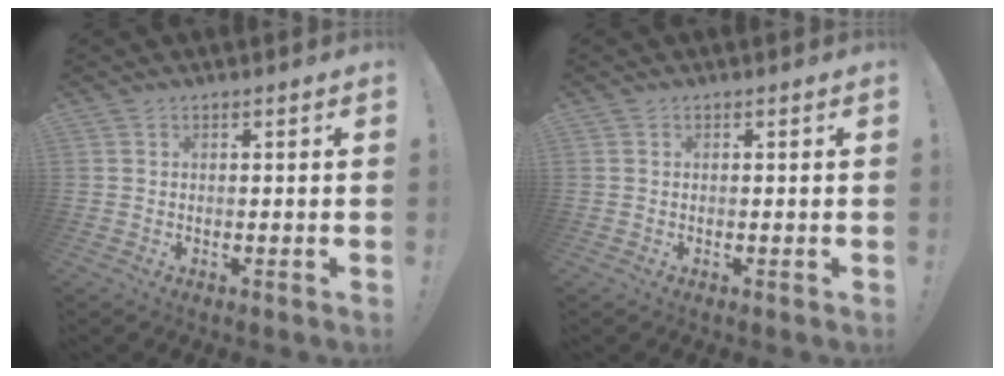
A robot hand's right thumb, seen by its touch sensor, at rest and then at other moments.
{"total": 0.0}